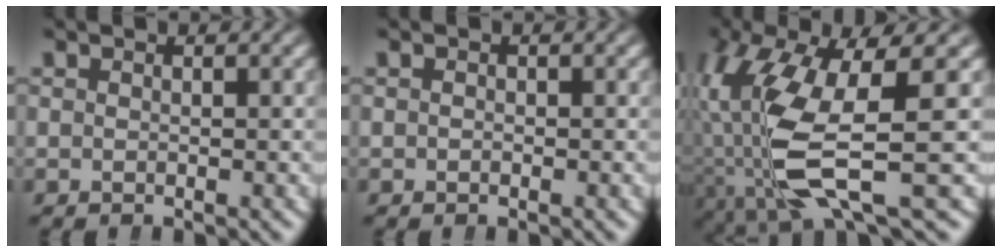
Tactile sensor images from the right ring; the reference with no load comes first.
{"total": 0.0}
{"total": 11.6, "force": [-0.9, 5.2, 10.4], "torque": [-0.227, -0.032, 0.005]}